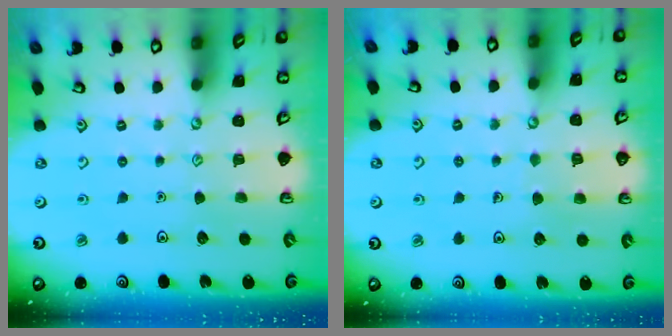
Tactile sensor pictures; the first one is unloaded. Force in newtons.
{"total": 4.4, "press": 4.4, "slide": 0.2}